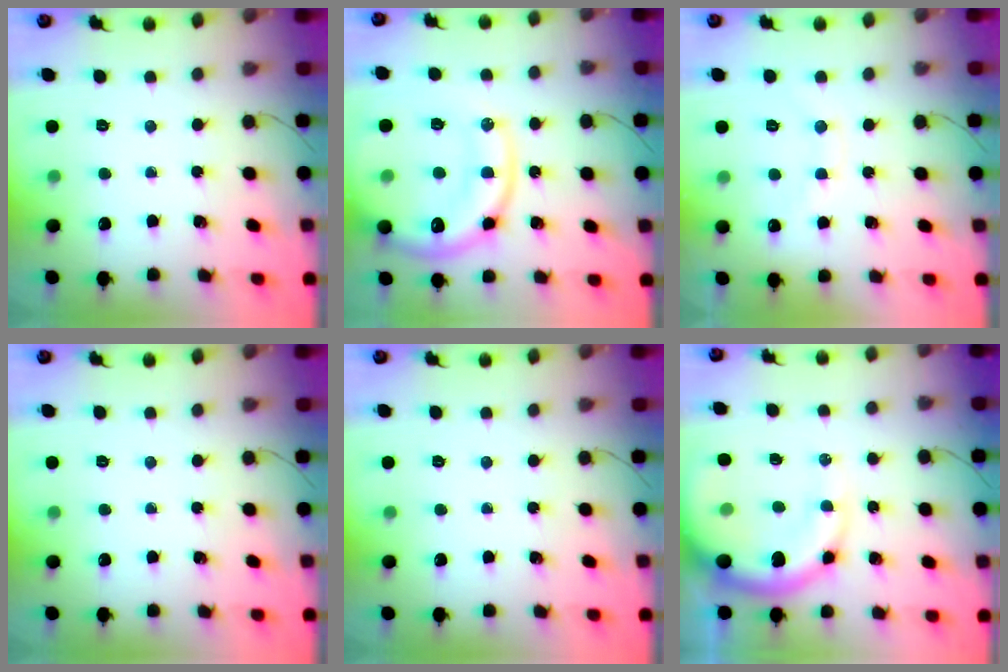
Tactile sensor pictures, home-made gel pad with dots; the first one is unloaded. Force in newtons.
{"total": 20.9, "press": 20.6, "slide": 3.3}
{"total": 8.6, "press": 8.4, "slide": 1.5}
{"total": 0.0}
{"total": 0.0}
{"total": 15.0, "press": 14.7, "slide": 3.2}